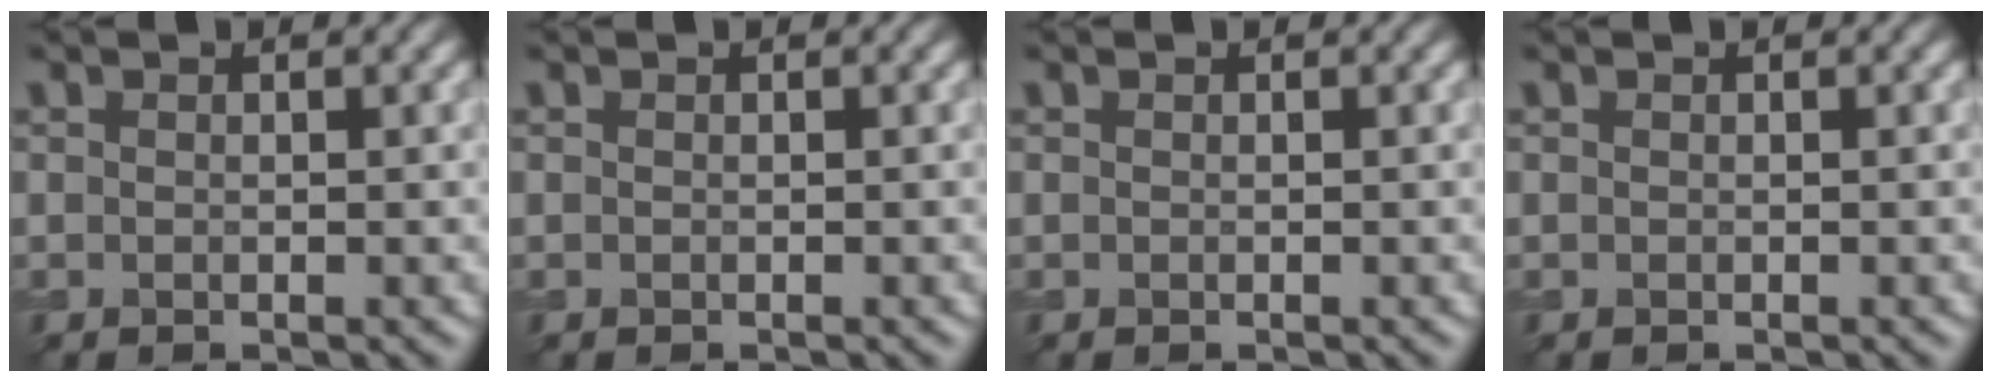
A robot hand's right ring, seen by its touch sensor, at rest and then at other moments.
{"total": 0.0}
{"total": 0.0}
{"total": 0.0}